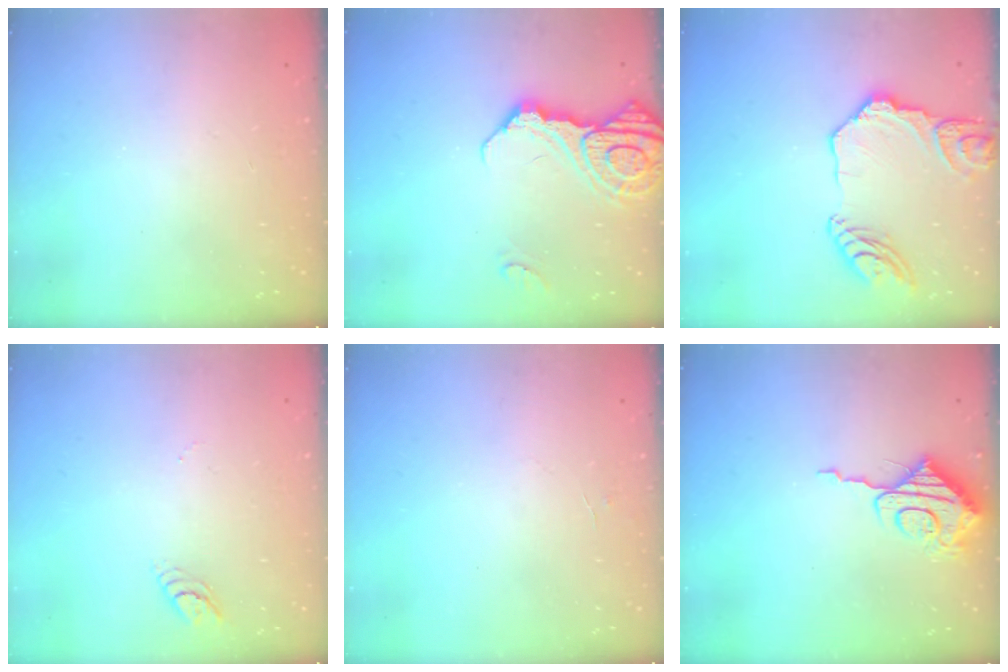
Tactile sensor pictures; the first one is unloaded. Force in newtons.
{"total": 15.5, "press": 15.3, "slide": 1.8}
{"total": 15.3, "press": 15.2, "slide": 1.4}
{"total": 3.6, "press": 3.6, "slide": 0.3}
{"total": 3.9, "press": 3.9, "slide": 0.3}
{"total": 9.7, "press": 9.6, "slide": 0.8}